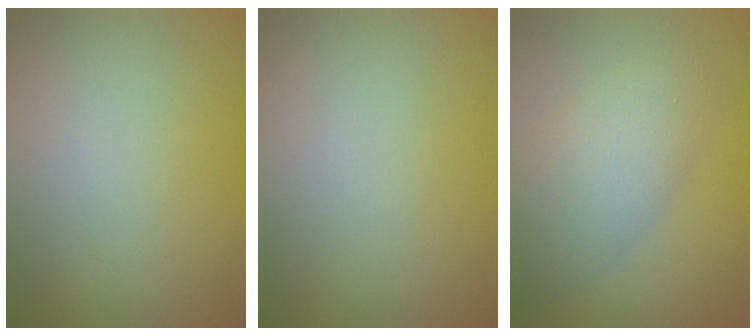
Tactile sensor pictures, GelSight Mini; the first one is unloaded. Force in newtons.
{"total": 0.0}
{"total": 5.5, "press": 5.5, "slide": 0.3}